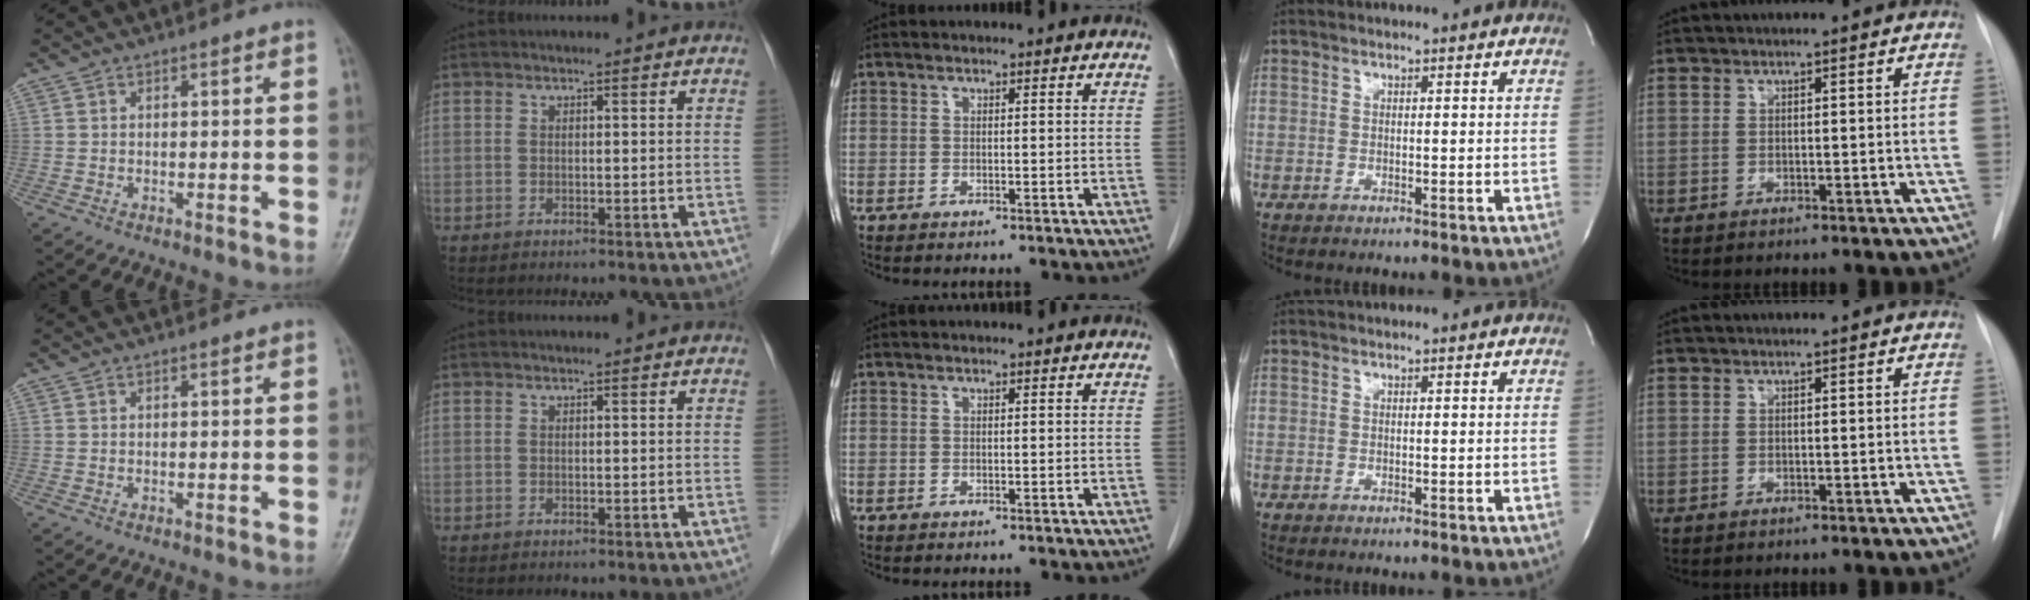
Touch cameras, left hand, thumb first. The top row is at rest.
{}